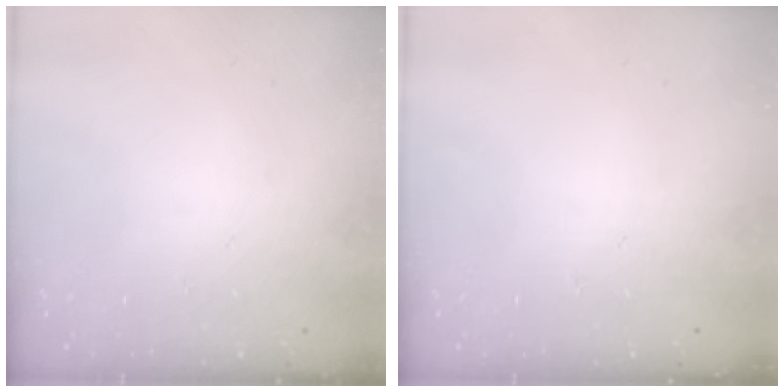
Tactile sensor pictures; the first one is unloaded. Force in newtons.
{"total": 0.0}